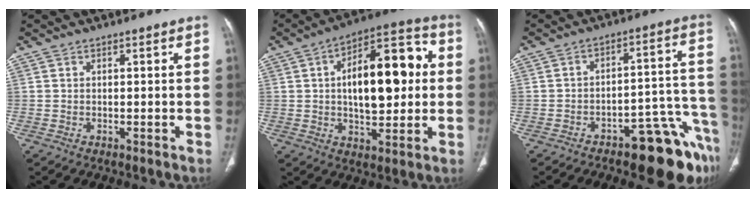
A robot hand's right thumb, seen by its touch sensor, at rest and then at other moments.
{"total": 18.8, "force": [2.1, 9.1, 16.4], "torque": [-0.214, 0.027, 0.027]}
{"total": 15.0, "force": [-10.0, 5.2, 10.0], "torque": [-0.058, 0.091, -0.137]}